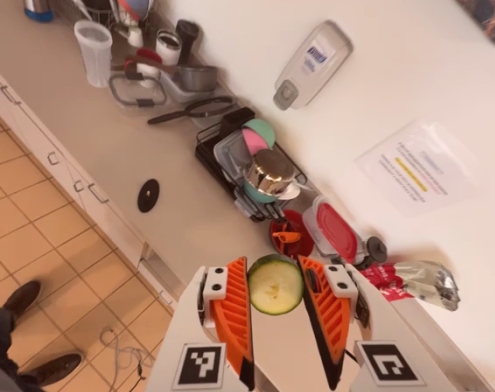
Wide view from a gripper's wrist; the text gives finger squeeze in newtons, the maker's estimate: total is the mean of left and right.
{"total": 8.2, "left": 8.1, "right": 8.3}